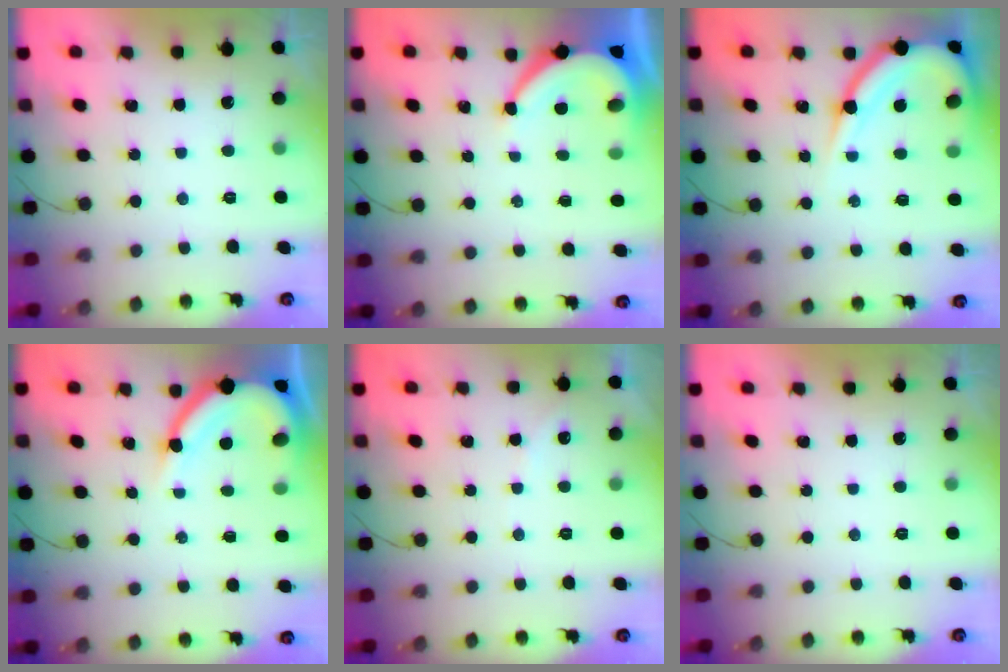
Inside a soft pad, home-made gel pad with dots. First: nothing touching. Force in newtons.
{"total": 7.7, "press": 7.7, "slide": 0.8}
{"total": 11.0, "press": 10.9, "slide": 1.1}
{"total": 11.5, "press": 11.4, "slide": 1.2}
{"total": 3.4, "press": 3.3, "slide": 0.6}
{"total": 0.0}